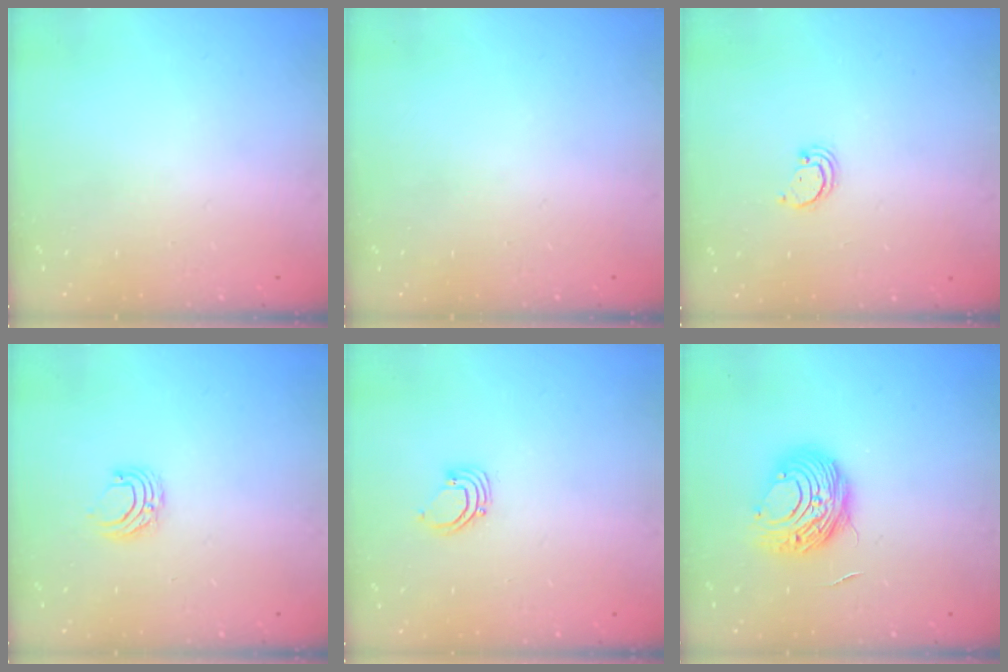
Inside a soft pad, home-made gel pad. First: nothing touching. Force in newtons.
{"total": 0.0}
{"total": 2.2, "press": 2.2, "slide": 0.2}
{"total": 5.6, "press": 5.6, "slide": 0.6}
{"total": 3.2, "press": 3.2, "slide": 0.2}
{"total": 10.0, "press": 10.0, "slide": 0.8}